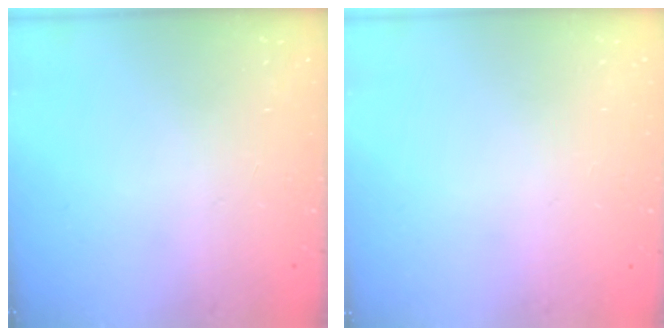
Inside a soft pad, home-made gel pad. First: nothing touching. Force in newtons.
{"total": 0.0}